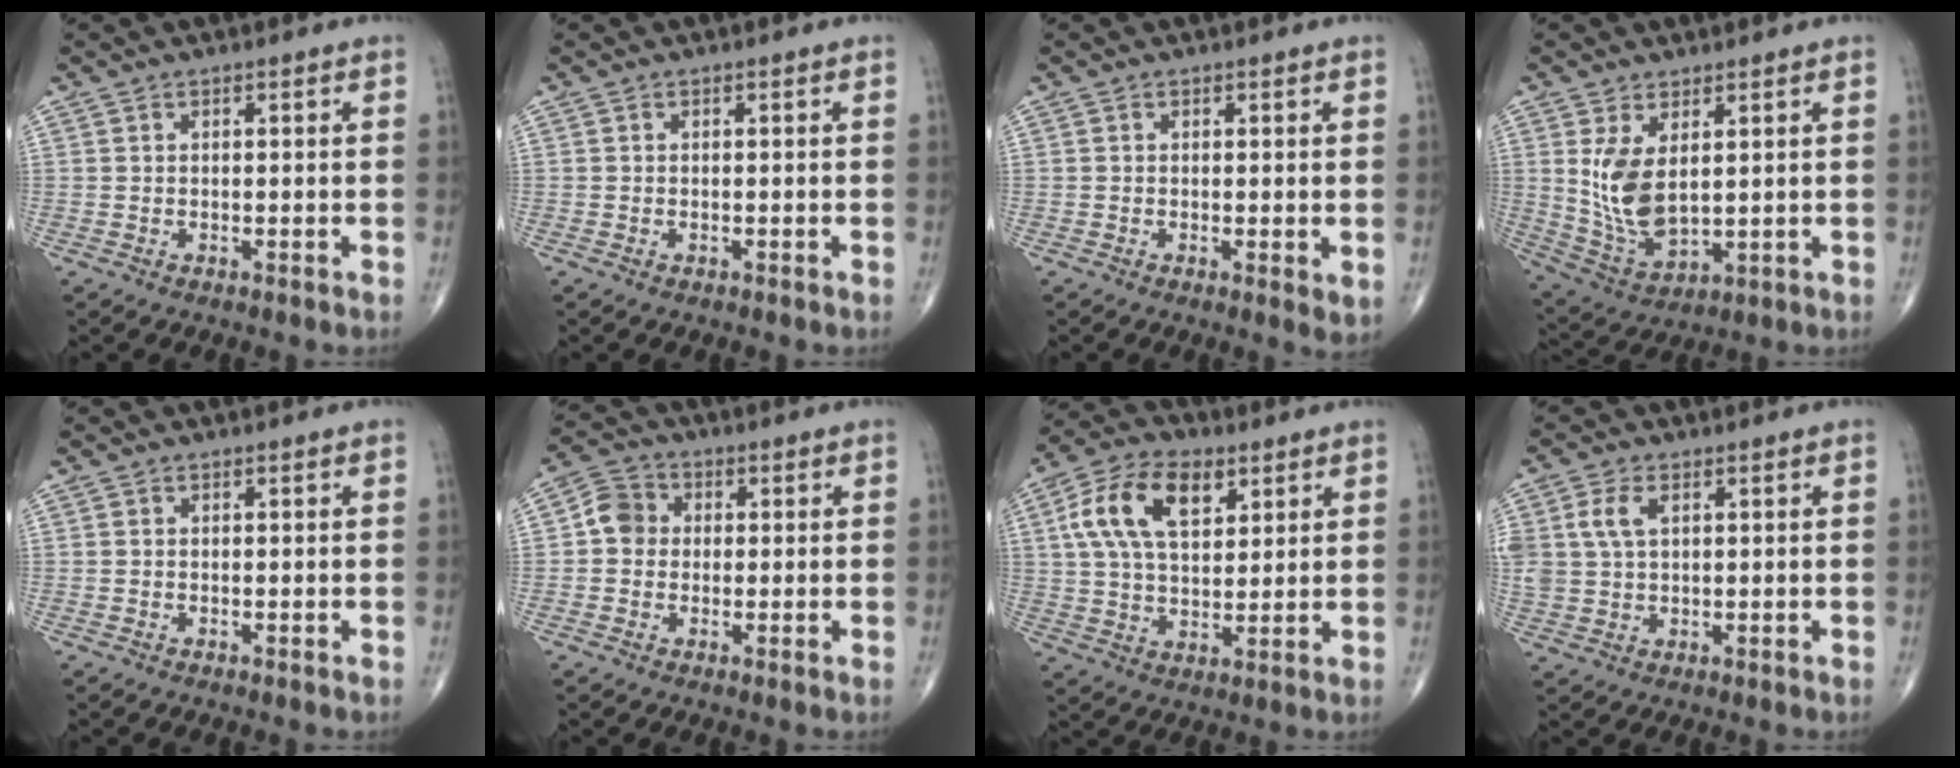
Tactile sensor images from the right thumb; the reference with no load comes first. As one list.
[{"total": 0.0}, {"total": 2.4, "force": [-0.1, 0.8, 2.3], "torque": [-0.034, -0.010, -0.004]}, {"total": 9.6, "force": [2.3, 4.9, 7.9], "torque": [-0.146, -0.022, 0.062]}, {"total": 0.0}, {"total": 5.6, "force": [0.1, 5.0, 2.4], "torque": [-0.027, 0.014, -0.010]}, {"total": 14.2, "force": [5.2, 8.1, 10.4], "torque": [-0.181, 0.000, 0.094]}, {"total": 6.0, "force": [1.9, 3.8, 4.2], "torque": [-0.094, 0.002, 0.039]}]